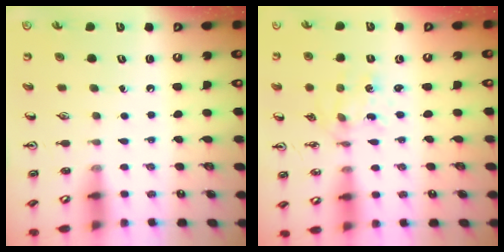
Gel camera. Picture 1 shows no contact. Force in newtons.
{"total": 1.1, "press": 1.0, "slide": 0.4}